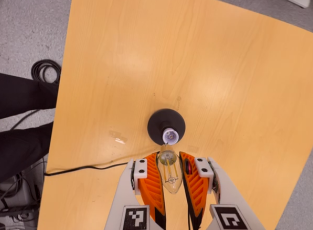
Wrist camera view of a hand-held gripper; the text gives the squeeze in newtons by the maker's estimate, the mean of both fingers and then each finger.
{"total": 22.8, "left": 26.0, "right": 19.6}